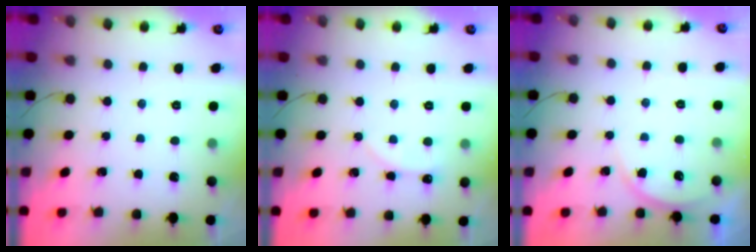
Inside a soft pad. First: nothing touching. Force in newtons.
{"total": 2.7, "press": 2.7, "slide": 0.4}
{"total": 4.6, "press": 4.2, "slide": 1.8}